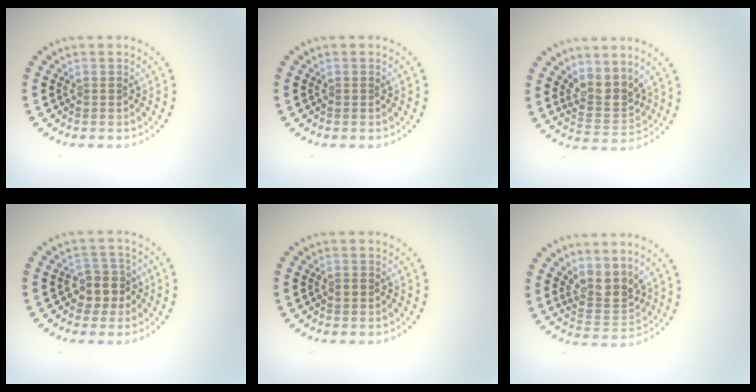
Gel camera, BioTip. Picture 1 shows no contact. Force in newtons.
{"total": 0.0}
{"total": 3.2, "press": 2.5, "slide": 2.0}
{"total": 2.7, "press": 2.5, "slide": 1.2}
{"total": 0.9, "press": 0.9, "slide": 0.1}
{"total": 3.1, "press": 2.4, "slide": 2.0}